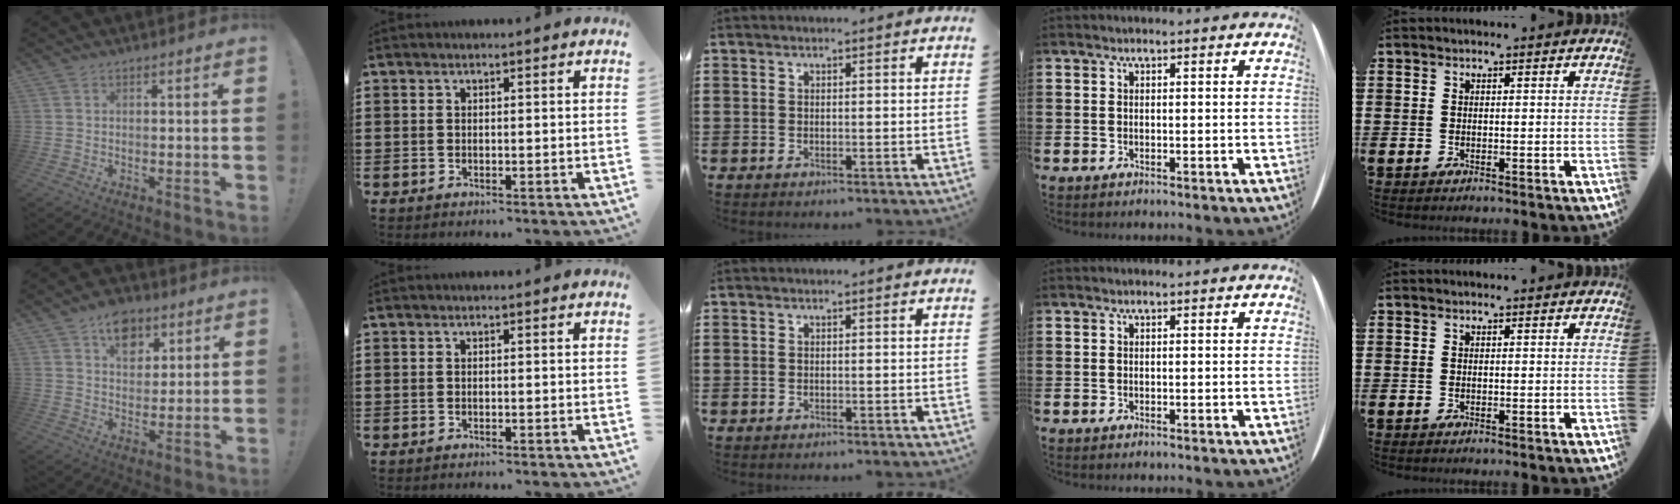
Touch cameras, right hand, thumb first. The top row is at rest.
{"thumb": {"total": 10.0, "force": [5.3, 7.1, 4.7], "torque": [-0.051, -0.024, 0.095]}}